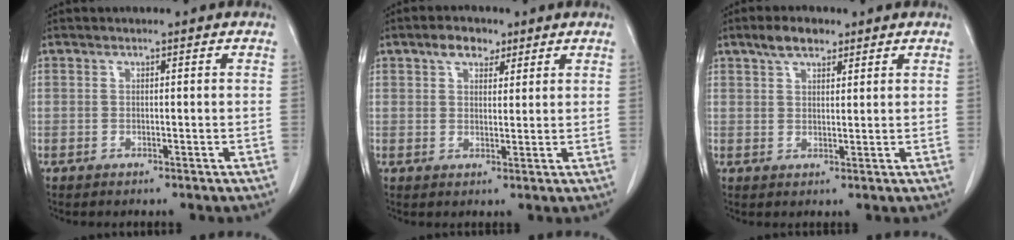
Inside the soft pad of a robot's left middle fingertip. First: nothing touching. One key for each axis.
{"total": 4.0, "fx": 2.5, "fy": 2.3, "fz": 2.1, "tx": -0.038, "ty": 0.013, "tz": 0.044}
{"total": 4.2, "fx": 3.0, "fy": 1.5, "fz": 2.6, "tx": -0.055, "ty": 0.010, "tz": 0.055}